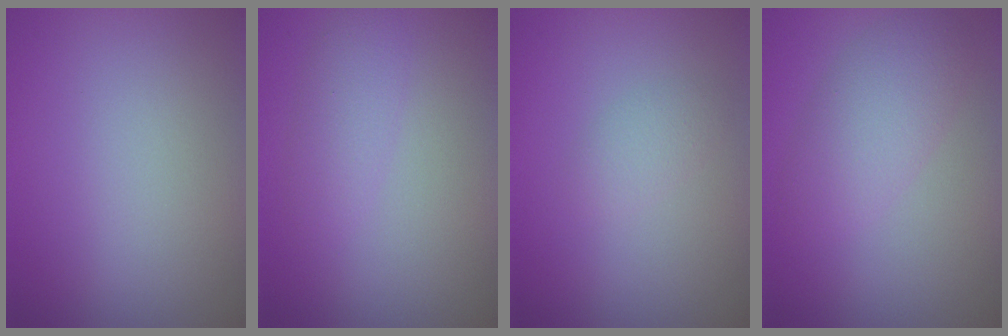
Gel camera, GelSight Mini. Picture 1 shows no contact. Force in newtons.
{"total": 2.0, "press": 2.0, "slide": 0.1}
{"total": 1.2, "press": 1.2, "slide": 0.1}
{"total": 3.5, "press": 3.5, "slide": 0.2}